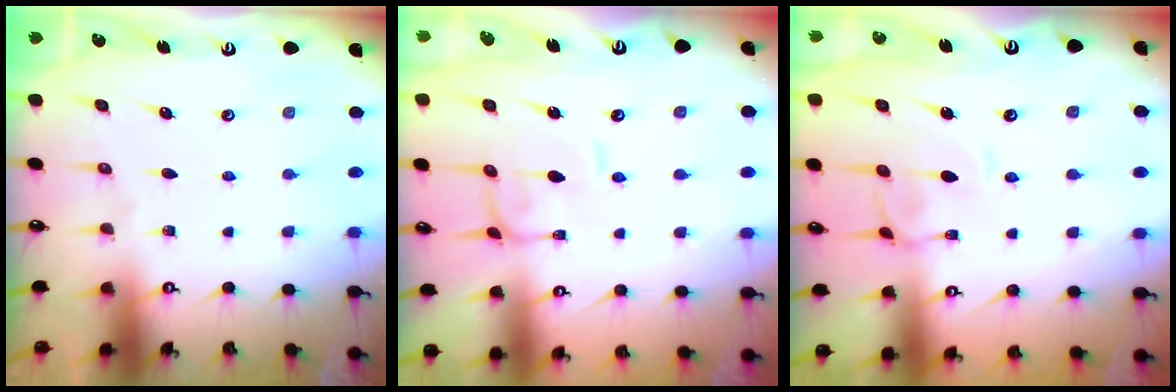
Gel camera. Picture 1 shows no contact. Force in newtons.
{"total": 1.1, "press": 1.1, "slide": 0.2}
{"total": 2.9, "press": 2.9, "slide": 0.3}